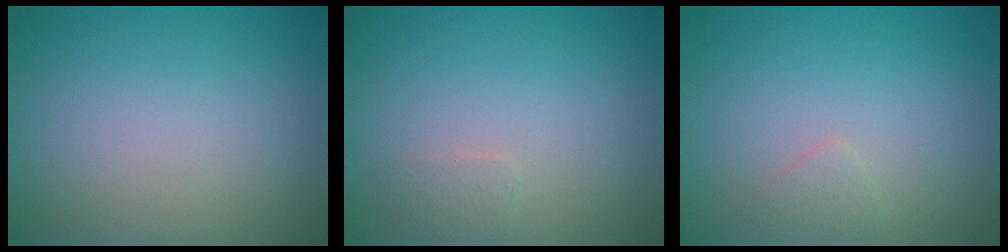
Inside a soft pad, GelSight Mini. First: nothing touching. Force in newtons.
{"total": 0.9, "press": 0.9, "slide": 0.0}
{"total": 0.9, "press": 0.9, "slide": 0.1}